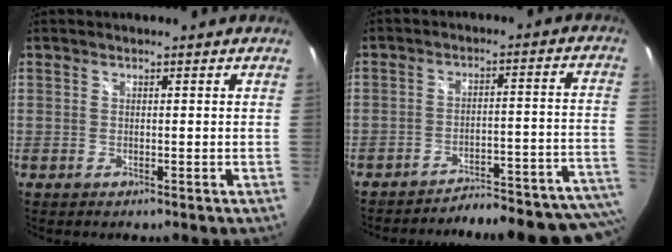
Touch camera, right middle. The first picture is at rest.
{"total": 21.7, "force": [-20.9, 1.3, 5.5], "torque": [-0.034, 0.004, -0.268]}